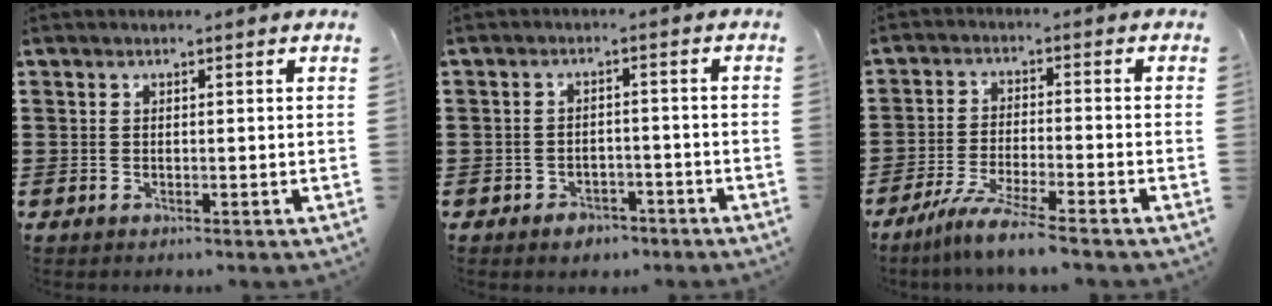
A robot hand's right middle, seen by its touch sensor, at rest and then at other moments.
{"total": 2.2, "force": [-2.0, 1.0, 0.1], "torque": [-0.009, 0.002, -0.043]}
{"total": 6.1, "force": [-5.2, -0.5, 3.1], "torque": [-0.066, -0.020, -0.099]}